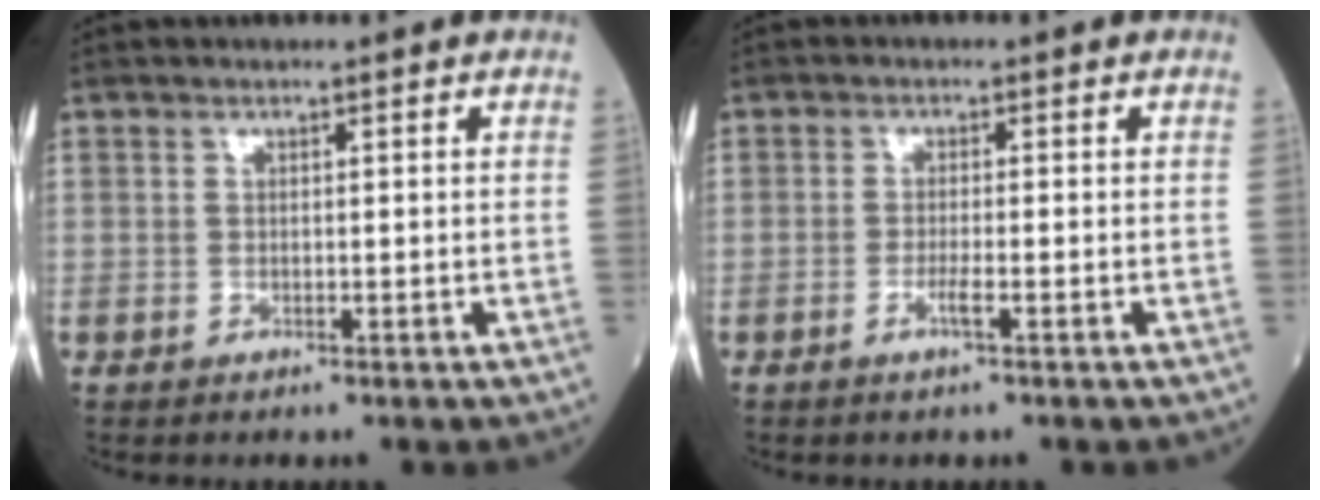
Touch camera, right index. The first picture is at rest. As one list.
[{"total": 2.0, "force": [-1.1, -0.1, 1.7], "torque": [-0.031, -0.003, -0.024]}]